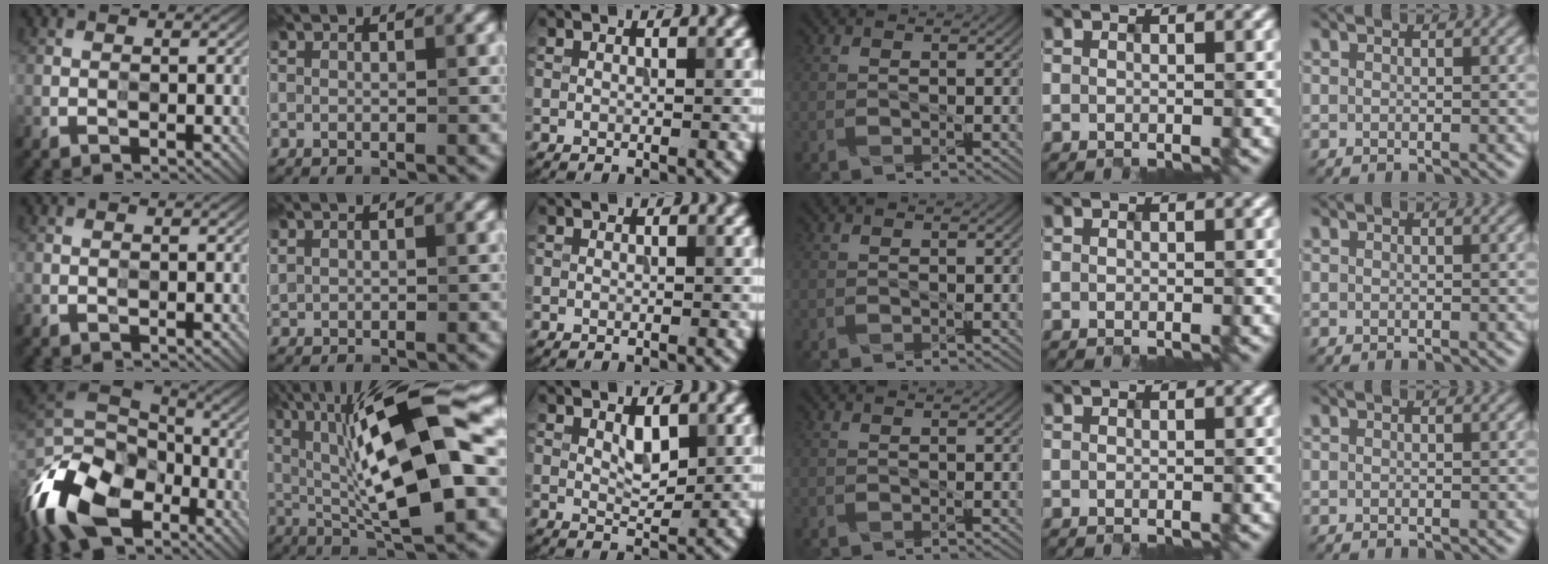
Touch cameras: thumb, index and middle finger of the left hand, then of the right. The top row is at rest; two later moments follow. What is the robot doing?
{"motion": "extract", "object": "pen cap and body"}